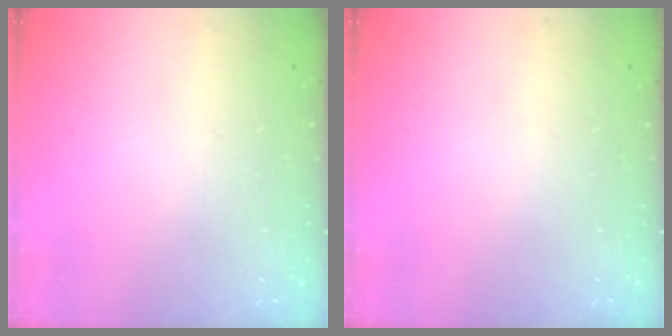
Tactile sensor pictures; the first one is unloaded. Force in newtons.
{"total": 0.0}